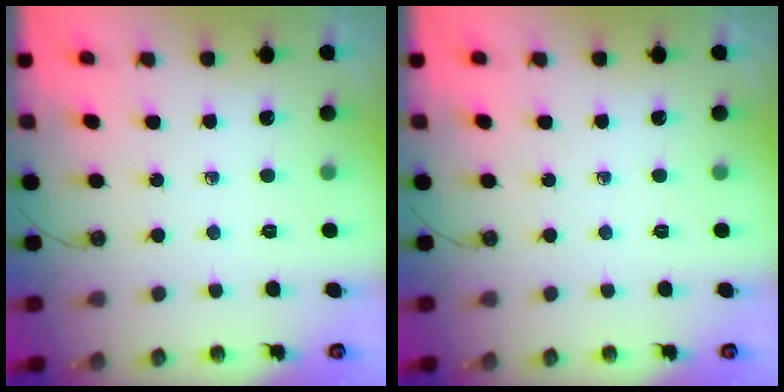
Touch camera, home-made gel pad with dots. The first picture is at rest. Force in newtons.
{"total": 0.0}